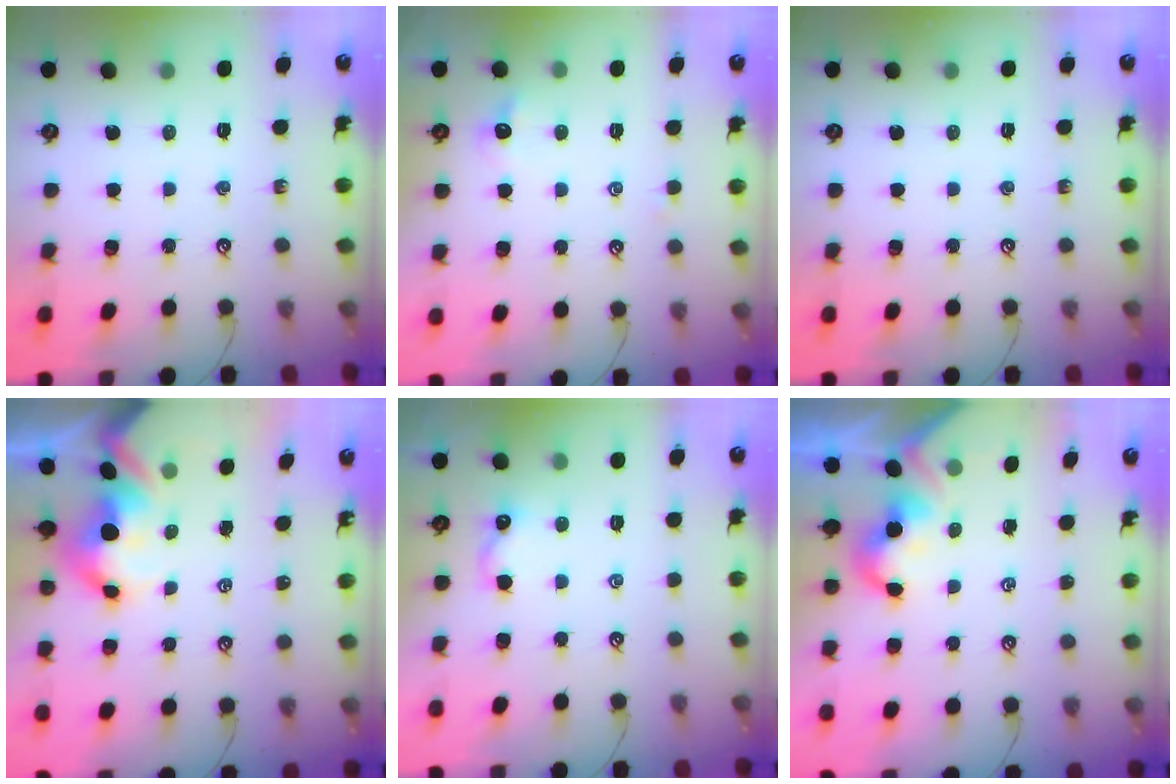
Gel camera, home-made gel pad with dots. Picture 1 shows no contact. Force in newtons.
{"total": 0.9, "press": 0.6, "slide": 0.6}
{"total": 0.0}
{"total": 7.5, "press": 7.5, "slide": 0.9}
{"total": 2.1, "press": 2.1, "slide": 0.4}
{"total": 1.9, "press": 1.9, "slide": 0.5}